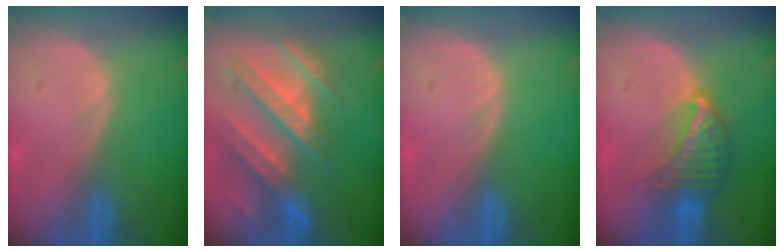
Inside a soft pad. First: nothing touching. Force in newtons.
{"total": 10.5, "press": 9.6, "slide": 4.2}
{"total": 0.0}
{"total": 7.1, "press": 6.4, "slide": 3.1}